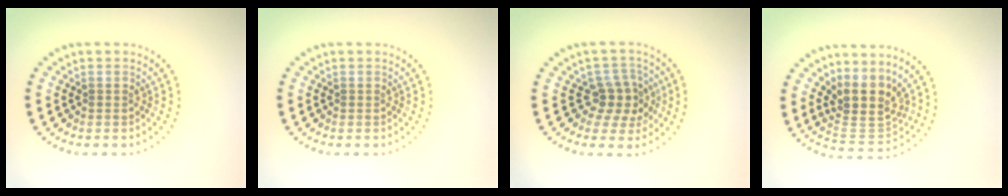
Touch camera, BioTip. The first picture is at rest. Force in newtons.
{"total": 0.0}
{"total": 3.1, "press": 2.7, "slide": 1.5}
{"total": 4.3, "press": 3.4, "slide": 2.5}